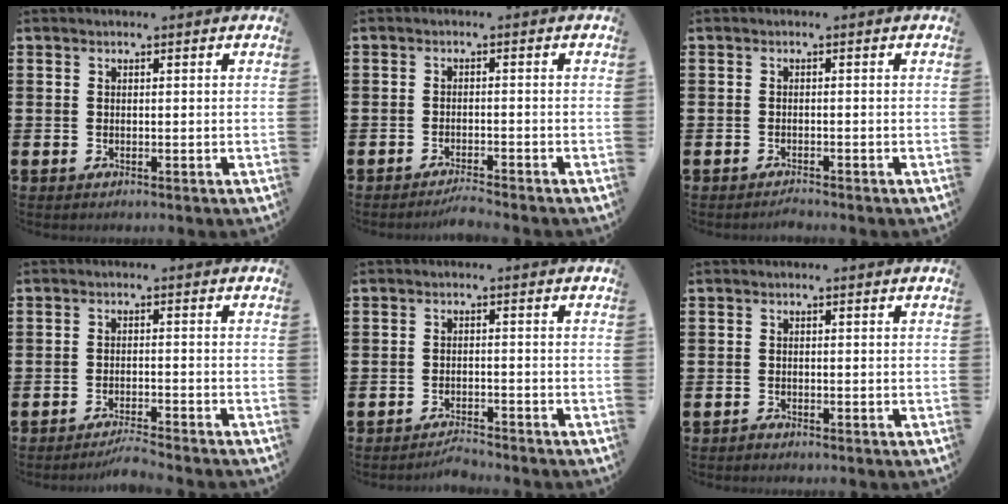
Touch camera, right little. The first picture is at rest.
{"total": 1.8, "force": [-1.7, -0.1, 0.5], "torque": [-0.009, 0.004, -0.034]}
{"total": 0.9, "force": [-0.9, 0.0, 0.1], "torque": [-0.004, -0.002, -0.017]}
{"total": 2.5, "force": [-2.3, -0.2, 0.9], "torque": [-0.014, 0.007, -0.046]}
{"total": 1.9, "force": [-1.9, 0.0, 0.2], "torque": [-0.008, 0.005, -0.040]}
{"total": 0.6, "force": [-0.6, 0.1, 0.0], "torque": [-0.002, -0.002, -0.012]}